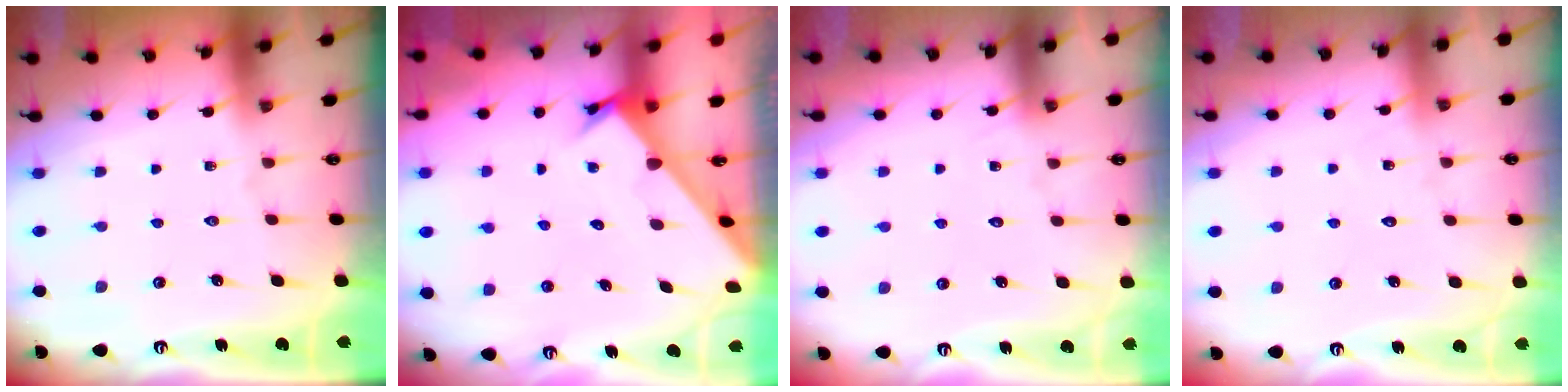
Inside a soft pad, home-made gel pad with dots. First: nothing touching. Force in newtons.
{"total": 2.2, "press": 2.2, "slide": 0.1}
{"total": 6.2, "press": 6.2, "slide": 0.4}
{"total": 6.2, "press": 6.2, "slide": 0.7}